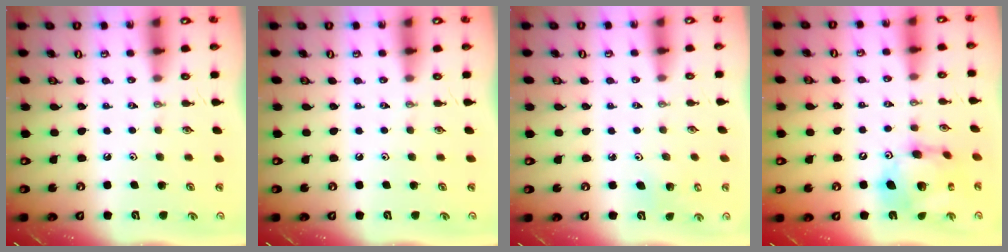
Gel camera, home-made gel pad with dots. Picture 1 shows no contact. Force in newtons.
{"total": 0.0}
{"total": 4.0, "press": 3.9, "slide": 0.5}
{"total": 15.2, "press": 15.1, "slide": 1.4}